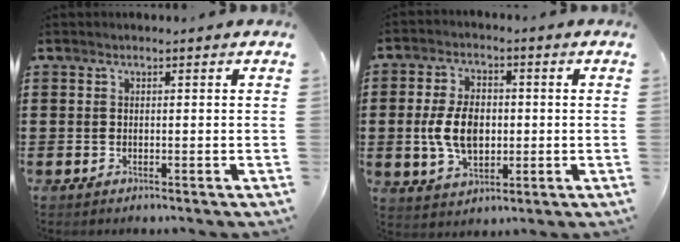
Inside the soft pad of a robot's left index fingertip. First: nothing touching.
{"total": 7.9, "force": [-0.5, 5.0, 6.1], "torque": [-0.135, 0.003, -0.016]}